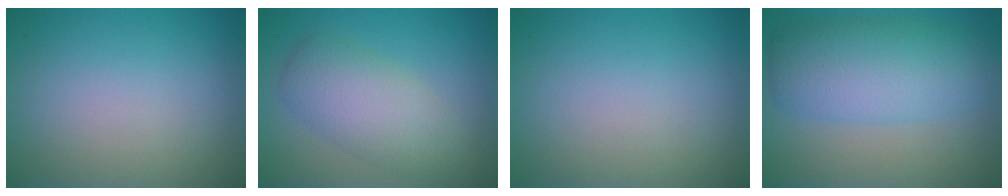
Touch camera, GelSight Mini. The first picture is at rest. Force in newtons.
{"total": 5.0, "press": 5.0, "slide": 0.2}
{"total": 0.0}
{"total": 6.7, "press": 6.7, "slide": 0.1}